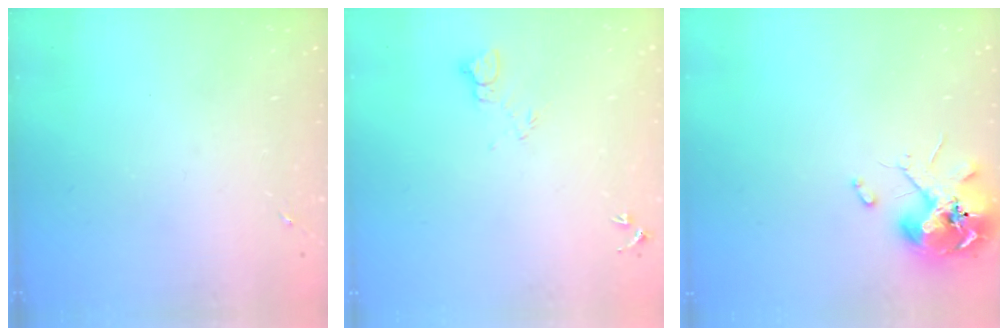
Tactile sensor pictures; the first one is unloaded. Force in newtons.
{"total": 5.6, "press": 5.6, "slide": 0.6}
{"total": 10.5, "press": 10.4, "slide": 1.6}